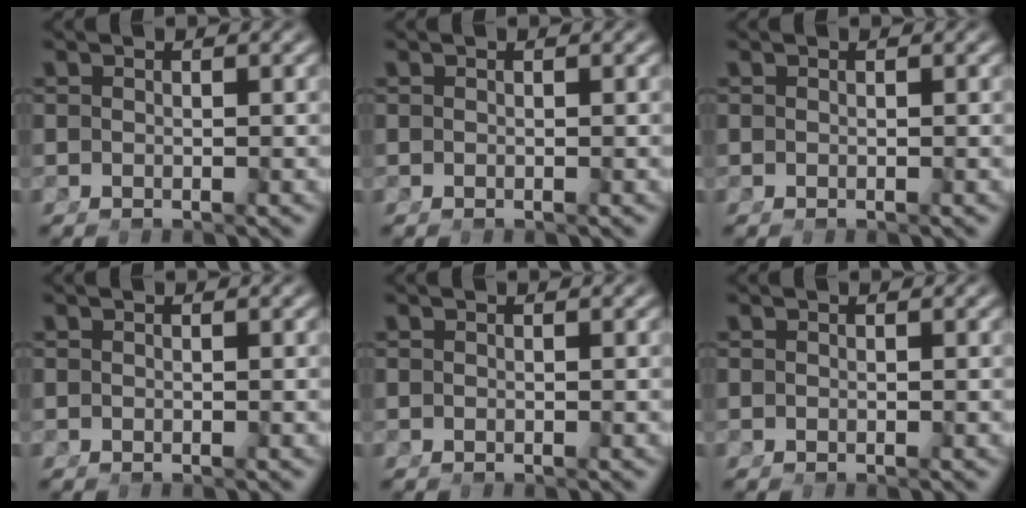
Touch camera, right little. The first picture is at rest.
{"total": 0.0}
{"total": 0.0}
{"total": 0.0}
{"total": 0.0}
{"total": 0.0}